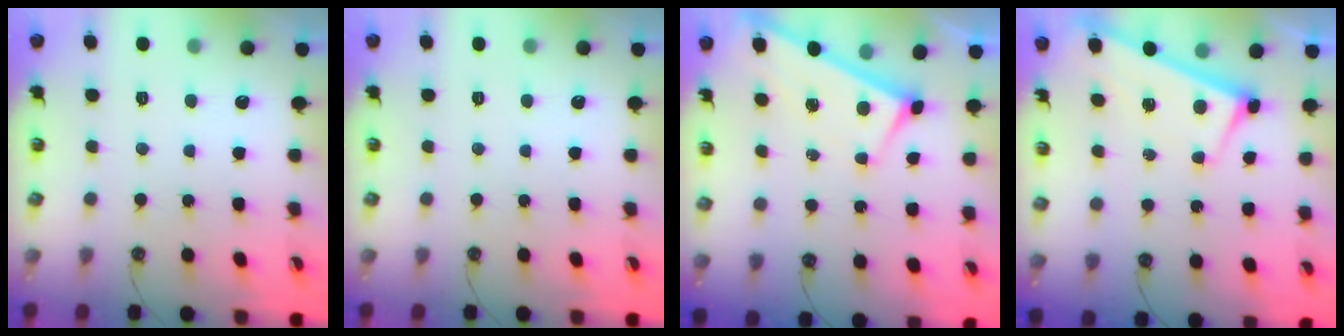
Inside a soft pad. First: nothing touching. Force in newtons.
{"total": 0.0}
{"total": 2.9, "press": 2.9, "slide": 0.2}
{"total": 2.9, "press": 2.9, "slide": 0.2}